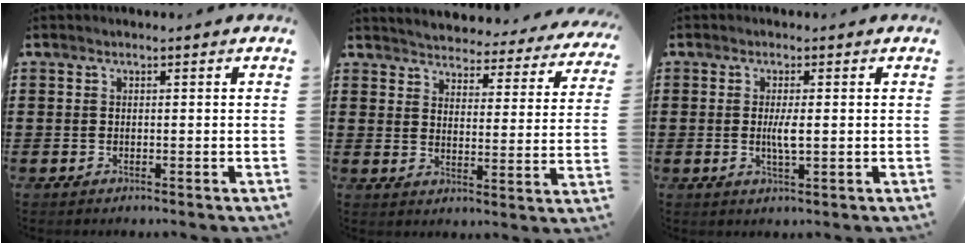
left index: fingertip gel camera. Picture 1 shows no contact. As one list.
[{"total": 3.6, "force": [3.6, -0.3, -0.1], "torque": [-0.023, -0.037, 0.056]}, {"total": 2.9, "force": [0.1, 0.5, 2.9], "torque": [-0.055, -0.003, 0.001]}]